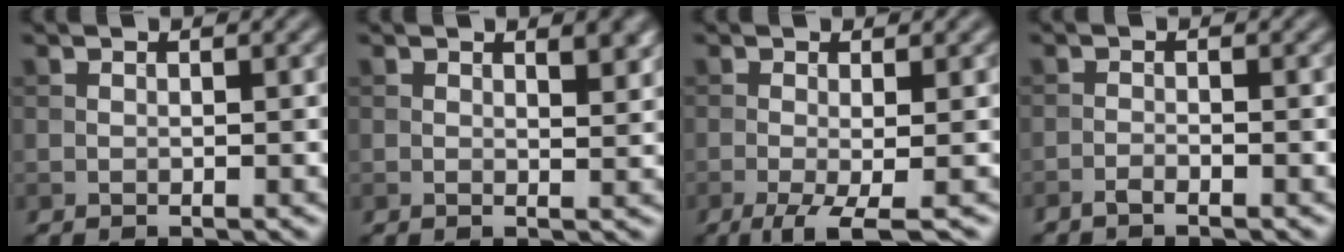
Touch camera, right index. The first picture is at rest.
{"total": 2.1, "force": [1.1, 0.7, 1.7], "torque": [-0.020, -0.004, 0.020]}
{"total": 4.0, "force": [-1.8, 0.8, 3.5], "torque": [-0.061, -0.003, -0.038]}
{"total": 1.1, "force": [-0.9, 0.1, 0.6], "torque": [-0.012, 0.000, -0.021]}